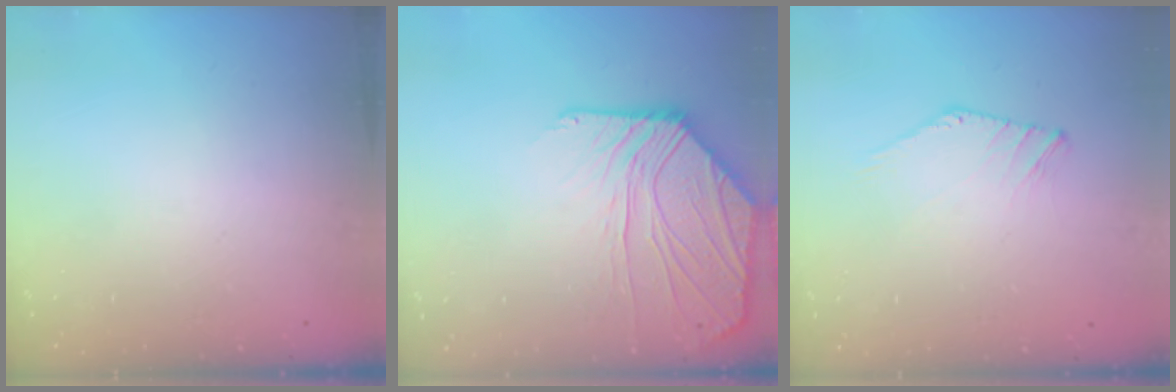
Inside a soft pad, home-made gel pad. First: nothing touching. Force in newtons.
{"total": 8.5, "press": 8.4, "slide": 1.3}
{"total": 1.7, "press": 1.6, "slide": 0.4}